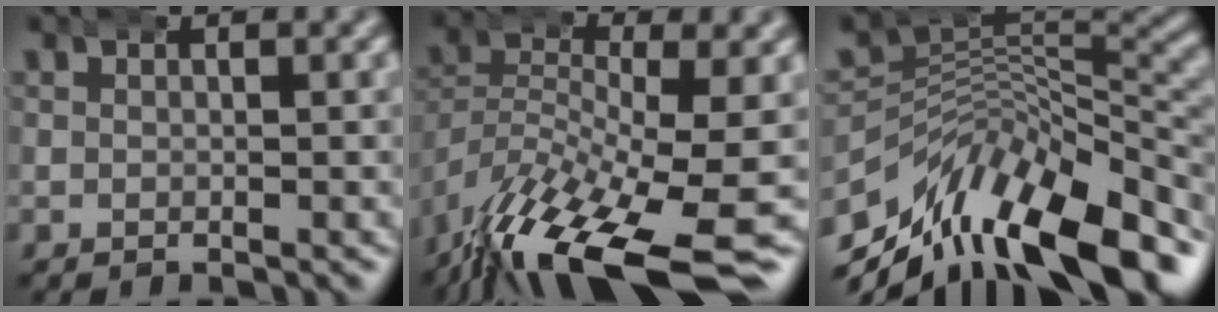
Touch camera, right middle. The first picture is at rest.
{"total": 11.5, "force": [-6.9, 4.5, 8.0], "torque": [-0.160, -0.053, -0.084]}
{"total": 14.8, "force": [-5.8, 9.0, 10.2], "torque": [-0.134, -0.005, -0.097]}